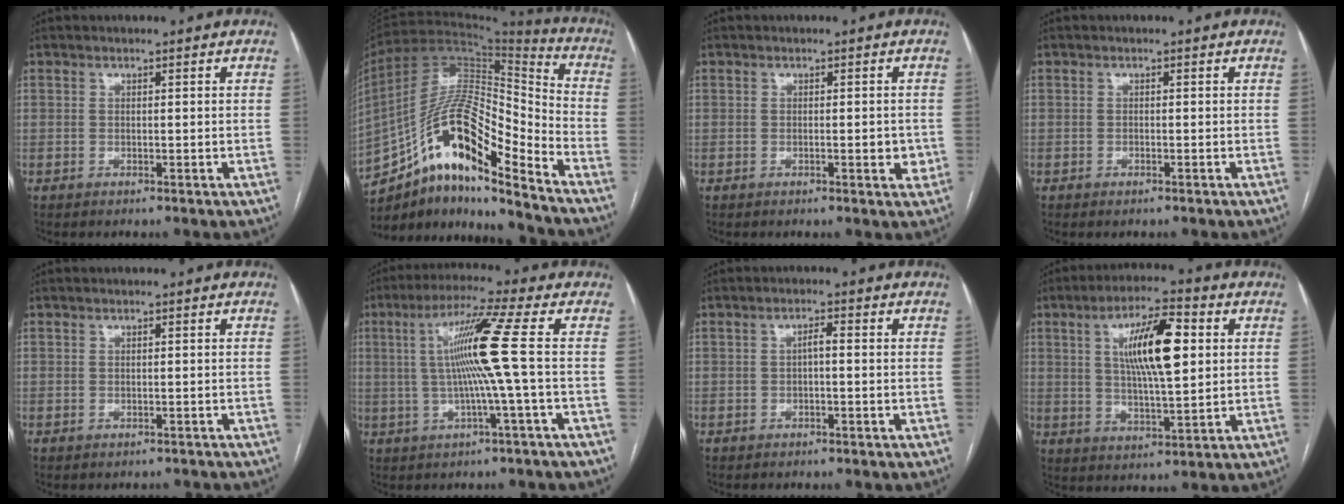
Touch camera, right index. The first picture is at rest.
{"total": 18.3, "force": [-11.7, 3.9, 13.5], "torque": [-0.251, 0.035, -0.200]}
{"total": 2.4, "force": [-0.4, 0.8, 2.3], "torque": [-0.032, -0.002, -0.003]}
{"total": 0.6, "force": [-0.4, 0.2, 0.4], "torque": [-0.008, -0.001, -0.003]}
{"total": 1.4, "force": [-1.1, 0.8, 0.0], "torque": [0.000, 0.001, -0.015]}
{"total": 10.1, "force": [0.5, -2.1, 9.8], "torque": [-0.182, 0.010, 0.015]}
{"total": 1.6, "force": [-0.1, 0.4, 1.5], "torque": [-0.027, 0.005, -0.002]}
{"total": 12.0, "force": [3.0, 2.6, 11.3], "torque": [-0.203, 0.012, 0.051]}